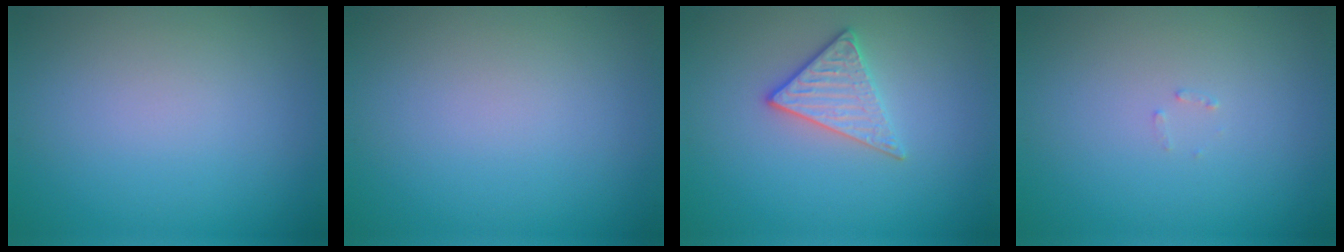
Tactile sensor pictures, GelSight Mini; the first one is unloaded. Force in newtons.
{"total": 0.0}
{"total": 2.7, "press": 2.5, "slide": 1.1}
{"total": 0.6, "press": 0.6, "slide": 0.1}